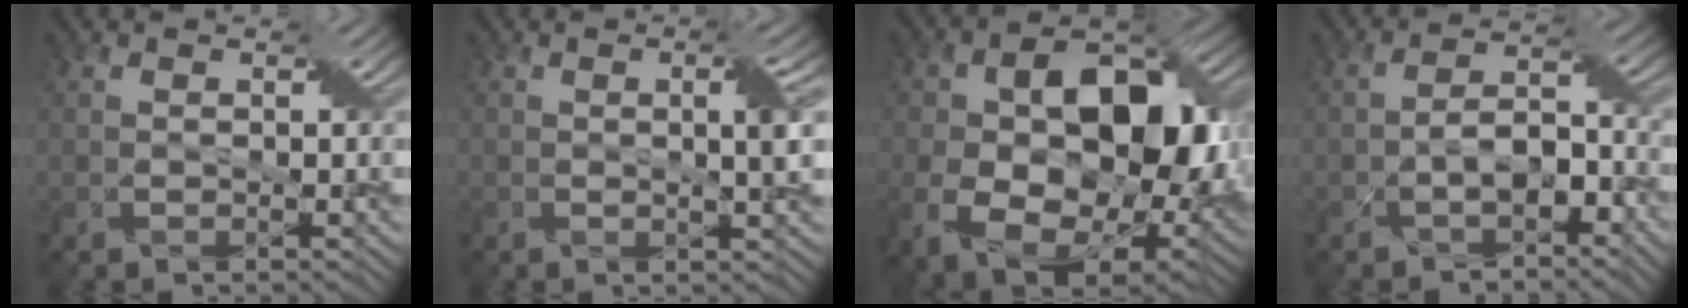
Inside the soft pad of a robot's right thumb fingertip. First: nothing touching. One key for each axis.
{"total": 3.1, "fx": 0.3, "fy": 0.1, "fz": 3.1, "tx": -0.056, "ty": 0.006, "tz": 0.004}
{"total": 17.6, "fx": -1.1, "fy": 11.8, "fz": 13.0, "tx": -0.220, "ty": -0.033, "tz": 0.000}
{"total": 4.8, "fx": -2.9, "fy": 2.5, "fz": 2.9, "tx": -0.044, "ty": 0.009, "tz": -0.057}